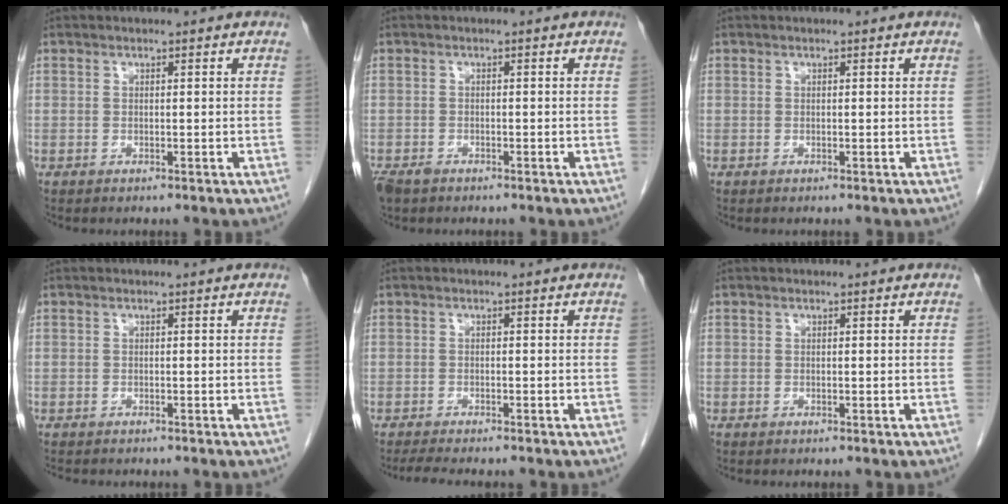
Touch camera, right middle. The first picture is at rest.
{"total": 2.9, "force": [-2.2, 1.5, 1.3], "torque": [-0.028, -0.005, -0.036]}
{"total": 0.0}
{"total": 3.3, "force": [-2.8, 0.9, 1.4], "torque": [-0.026, -0.008, -0.035]}
{"total": 5.8, "force": [-5.1, 0.9, 2.8], "torque": [-0.040, -0.012, -0.075]}
{"total": 0.0}